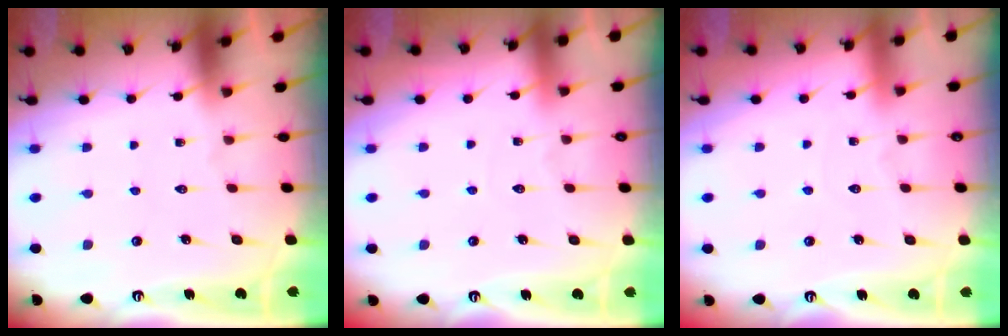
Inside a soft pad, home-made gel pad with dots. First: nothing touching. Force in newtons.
{"total": 2.7, "press": 2.7, "slide": 0.3}
{"total": 2.7, "press": 2.7, "slide": 0.3}